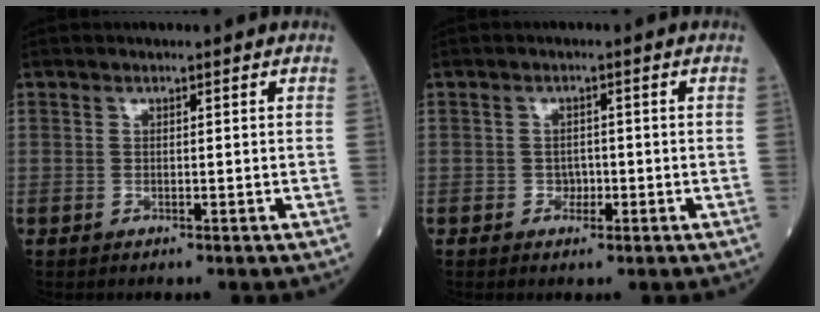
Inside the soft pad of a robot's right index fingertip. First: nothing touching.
{"total": 1.6, "force": [-0.6, 1.3, 0.8], "torque": [-0.007, 0.006, -0.007]}